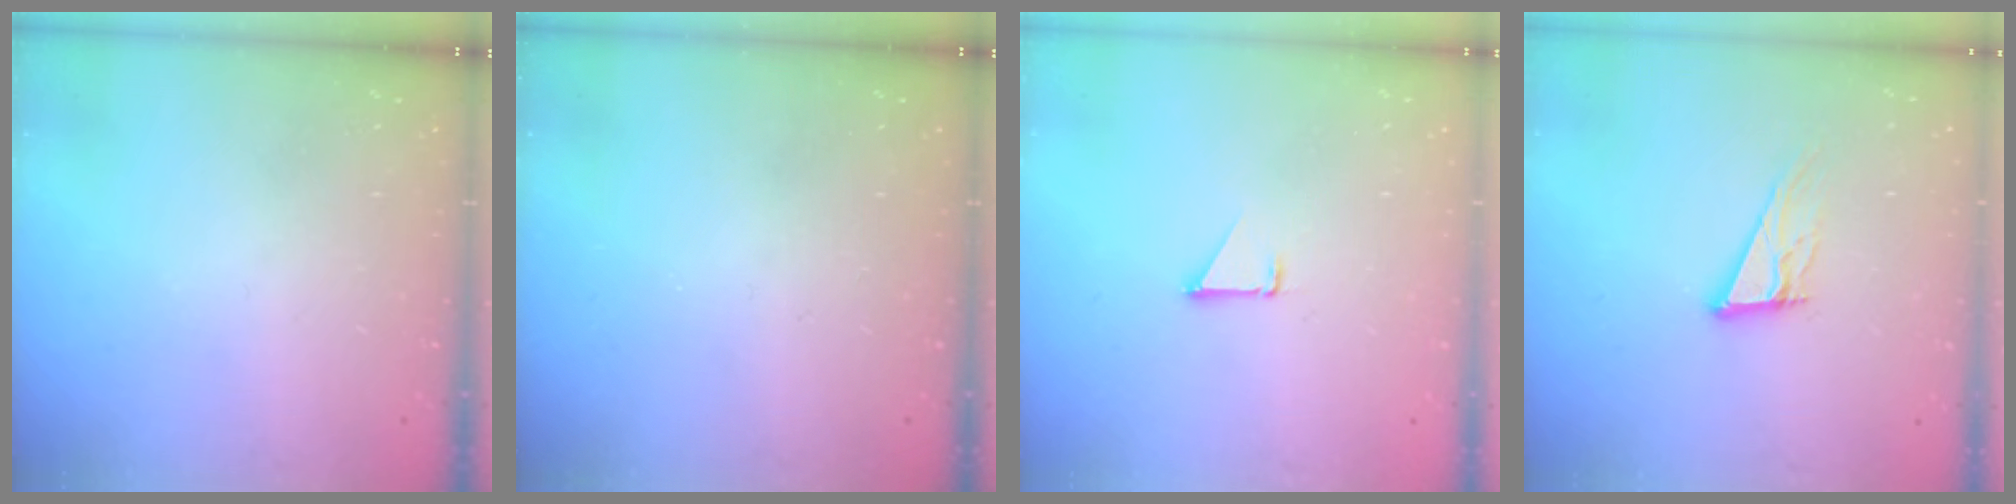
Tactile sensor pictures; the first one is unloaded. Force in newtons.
{"total": 0.0}
{"total": 1.5, "press": 1.5, "slide": 0.1}
{"total": 12.4, "press": 11.9, "slide": 3.3}